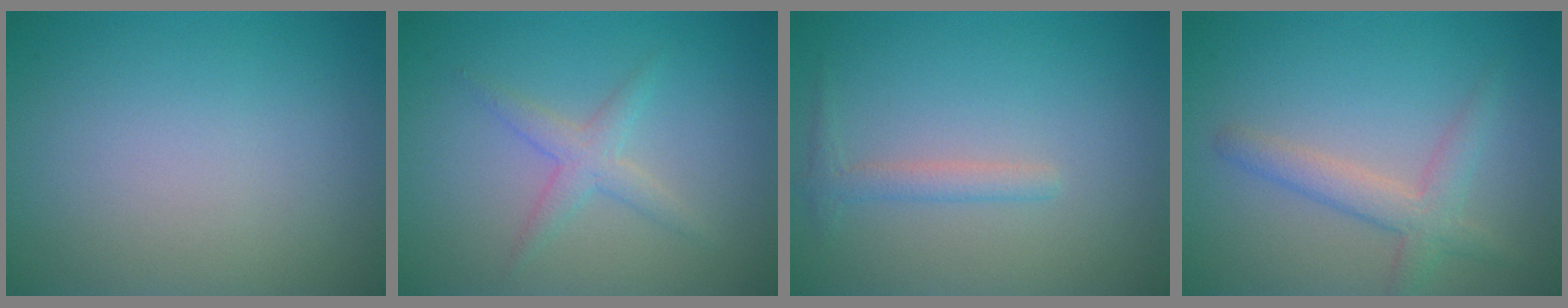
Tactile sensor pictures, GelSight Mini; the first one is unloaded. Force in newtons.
{"total": 2.0, "press": 2.0, "slide": 0.0}
{"total": 1.4, "press": 1.4, "slide": 0.1}
{"total": 3.0, "press": 3.0, "slide": 0.1}